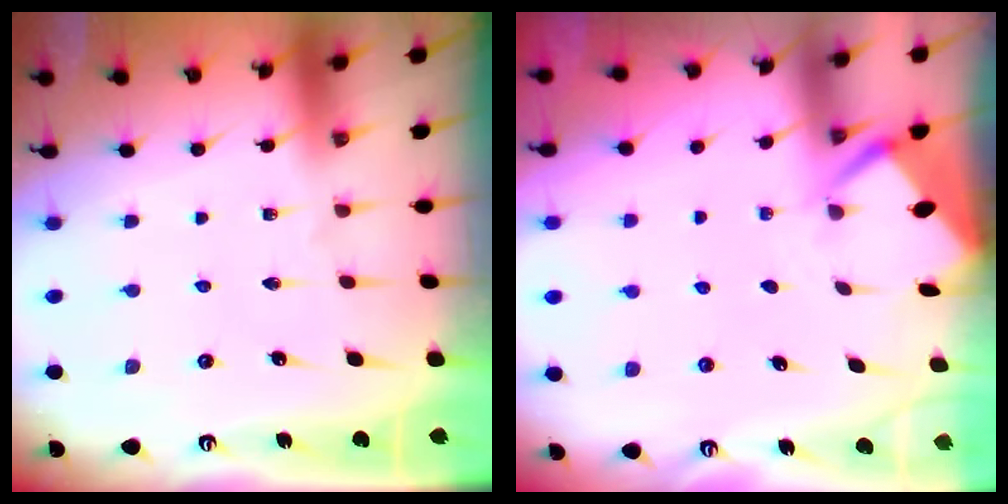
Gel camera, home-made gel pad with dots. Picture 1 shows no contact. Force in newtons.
{"total": 2.6, "press": 2.6, "slide": 0.3}